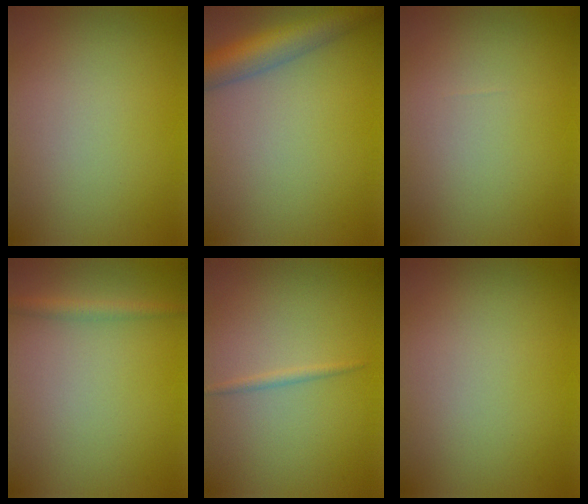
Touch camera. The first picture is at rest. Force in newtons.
{"total": 5.3, "press": 5.3, "slide": 0.3}
{"total": 0.0}
{"total": 1.5, "press": 1.5, "slide": 0.1}
{"total": 0.8, "press": 0.8, "slide": 0.0}
{"total": 0.0}